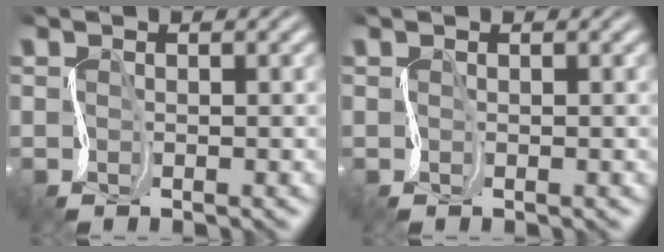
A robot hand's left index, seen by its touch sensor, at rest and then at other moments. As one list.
[{"total": 0.0}]